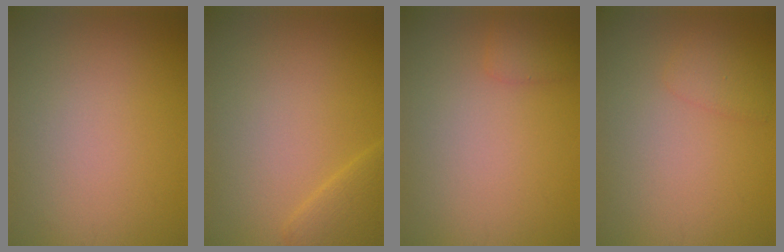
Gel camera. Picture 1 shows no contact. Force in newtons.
{"total": 2.2, "press": 2.2, "slide": 0.1}
{"total": 1.3, "press": 1.3, "slide": 0.0}
{"total": 1.3, "press": 1.3, "slide": 0.0}